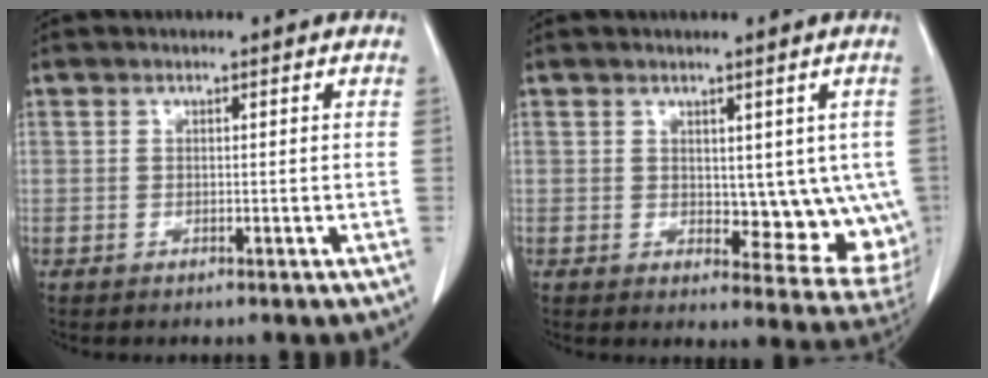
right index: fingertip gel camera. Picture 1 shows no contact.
{"total": 9.5, "force": [0.8, 5.1, 8.0], "torque": [-0.072, -0.010, 0.020]}